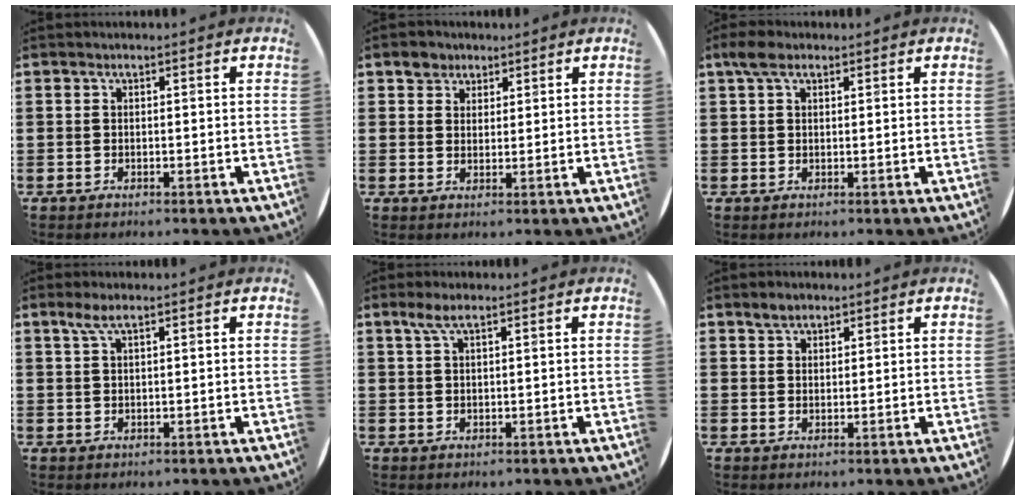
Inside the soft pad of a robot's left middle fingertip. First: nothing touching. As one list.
[{"total": 2.9, "force": [2.2, 1.9, 0.0], "torque": [0.009, 0.003, 0.040]}, {"total": 2.6, "force": [1.7, 1.4, 1.5], "torque": [-0.025, 0.004, 0.029]}, {"total": 2.2, "force": [1.3, 0.4, 1.8], "torque": [-0.038, 0.004, 0.022]}, {"total": 2.4, "force": [1.5, 0.5, 1.9], "torque": [-0.040, 0.005, 0.025]}, {"total": 2.1, "force": [1.8, 1.0, 0.5], "torque": [-0.004, 0.001, 0.034]}]